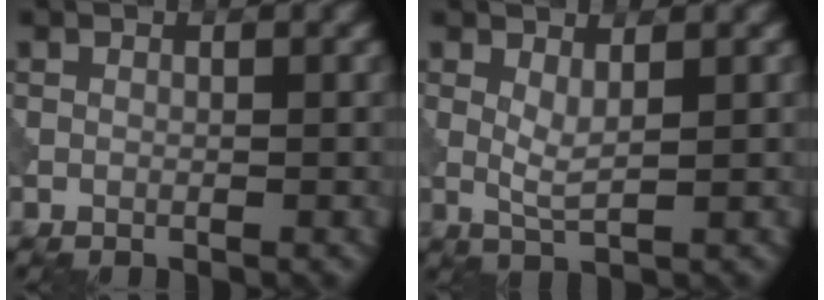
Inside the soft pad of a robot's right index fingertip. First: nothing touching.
{"total": 1.9, "force": [0.8, 0.3, 1.7], "torque": [-0.038, -0.005, 0.018]}